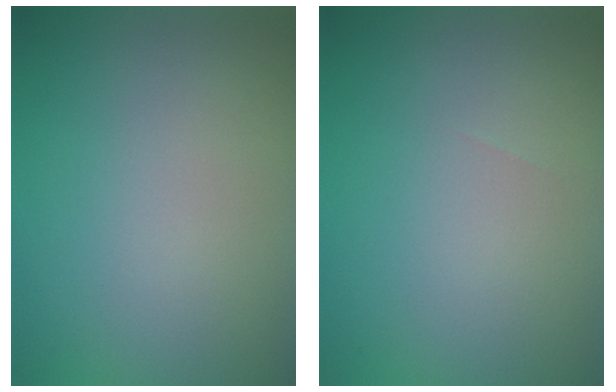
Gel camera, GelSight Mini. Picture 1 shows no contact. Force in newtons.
{"total": 0.0}